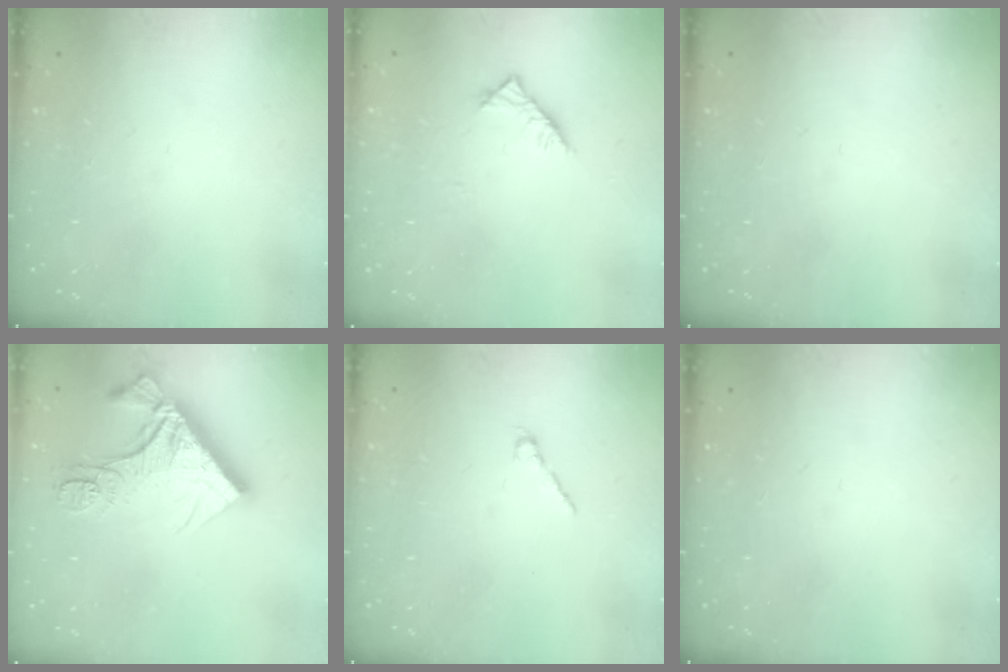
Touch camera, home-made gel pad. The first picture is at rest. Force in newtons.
{"total": 4.5, "press": 4.5, "slide": 0.9}
{"total": 0.0}
{"total": 16.2, "press": 16.1, "slide": 1.6}
{"total": 2.1, "press": 2.0, "slide": 0.7}
{"total": 0.0}